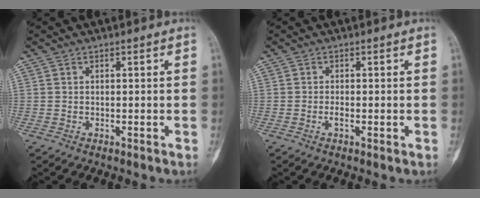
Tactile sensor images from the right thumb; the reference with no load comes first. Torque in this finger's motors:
{"motor_torque": [0.31, 0.15, 0.15, -0.29, 0.05]}